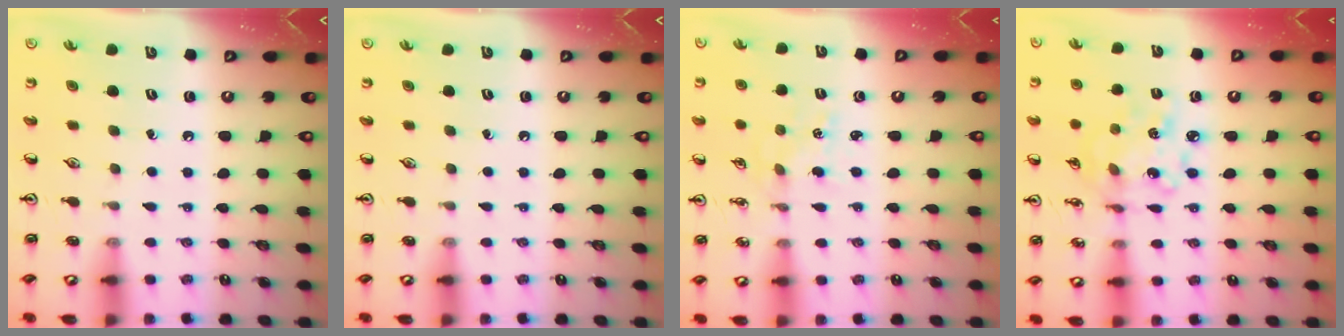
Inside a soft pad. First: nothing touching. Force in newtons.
{"total": 0.0}
{"total": 1.8, "press": 1.8, "slide": 0.2}
{"total": 9.8, "press": 9.7, "slide": 0.9}